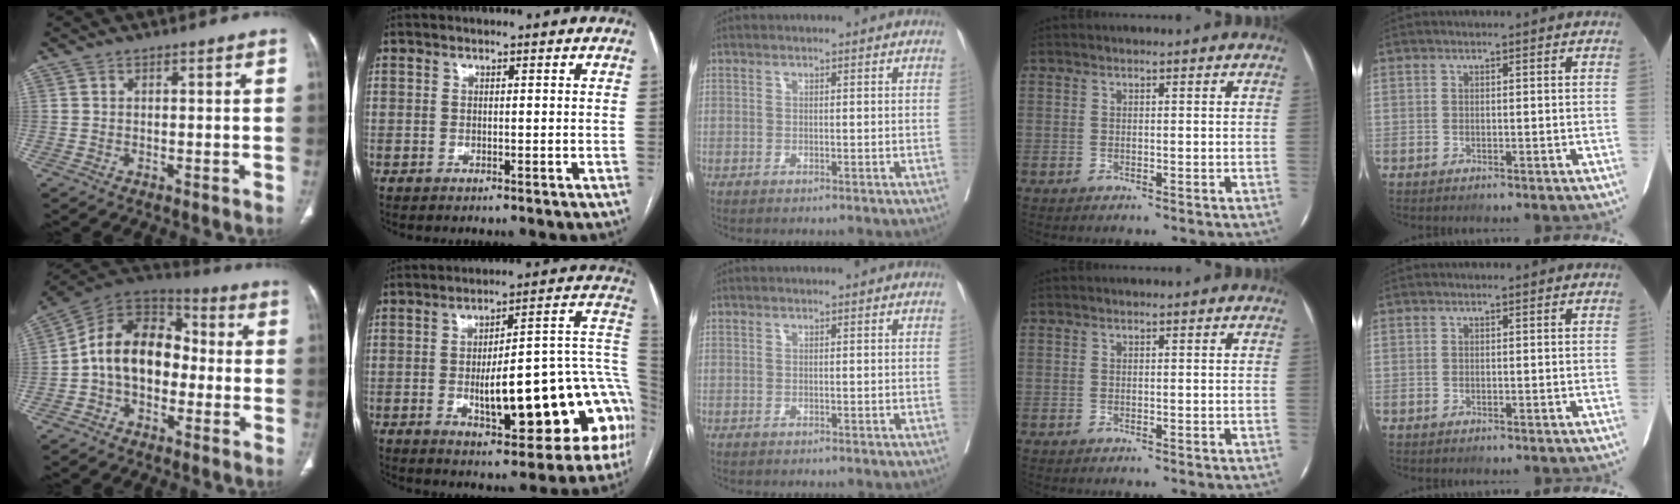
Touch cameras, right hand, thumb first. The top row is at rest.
{"thumb": {"total": 15.0, "force": [-1.5, 10.5, 10.6], "torque": [-0.158, 0.050, -0.039]}, "index": {"total": 22.3, "force": [-5.2, 6.0, 20.9], "torque": [-0.189, 0.036, -0.056]}}